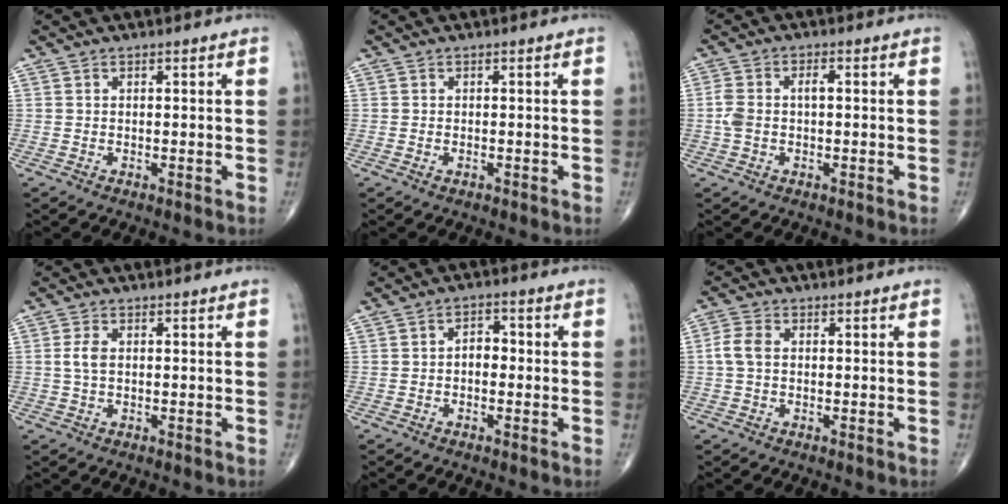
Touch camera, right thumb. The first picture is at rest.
{"total": 0.6, "force": [-0.3, 0.4, 0.4], "torque": [-0.010, 0.004, -0.003]}
{"total": 4.7, "force": [-0.1, 2.6, 3.9], "torque": [-0.102, 0.021, -0.002]}
{"total": 2.6, "force": [0.2, 1.4, 2.1], "torque": [-0.049, 0.004, 0.002]}
{"total": 3.4, "force": [-0.3, 2.3, 2.5], "torque": [-0.021, 0.015, -0.014]}
{"total": 3.6, "force": [0.1, 2.4, 2.7], "torque": [-0.064, 0.008, -0.004]}